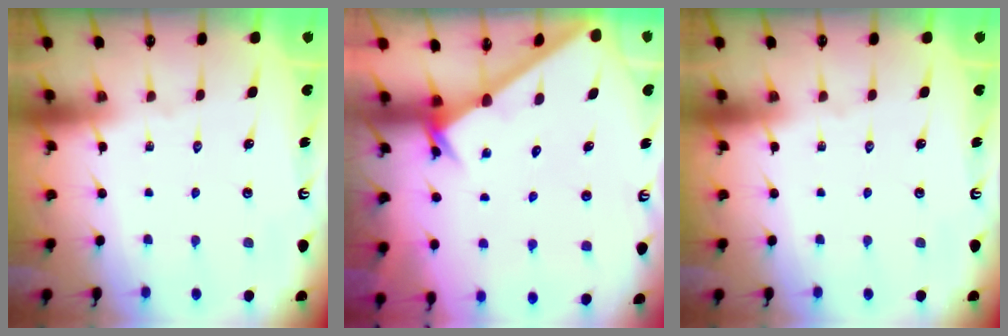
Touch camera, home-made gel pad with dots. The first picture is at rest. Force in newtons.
{"total": 2.6, "press": 2.6, "slide": 0.1}
{"total": 0.0}